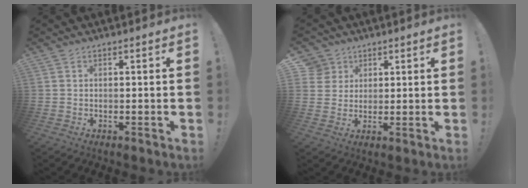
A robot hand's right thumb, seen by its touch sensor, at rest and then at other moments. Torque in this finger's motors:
{"motor_torque": [-0.13, 0.26, 0.11, -0.03, 0.00]}